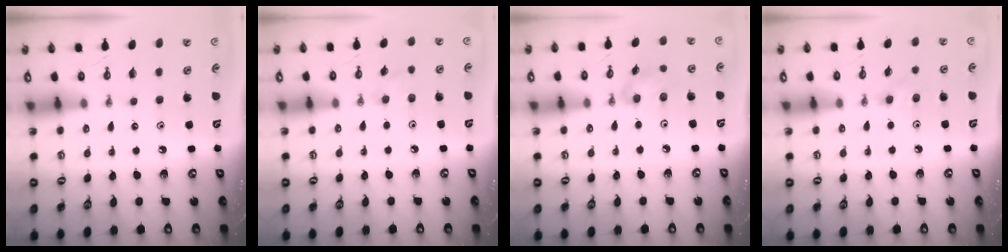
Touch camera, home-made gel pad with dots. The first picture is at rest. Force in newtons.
{"total": 4.9, "press": 4.3, "slide": 2.2}
{"total": 5.9, "press": 5.5, "slide": 2.1}
{"total": 7.2, "press": 6.2, "slide": 3.7}